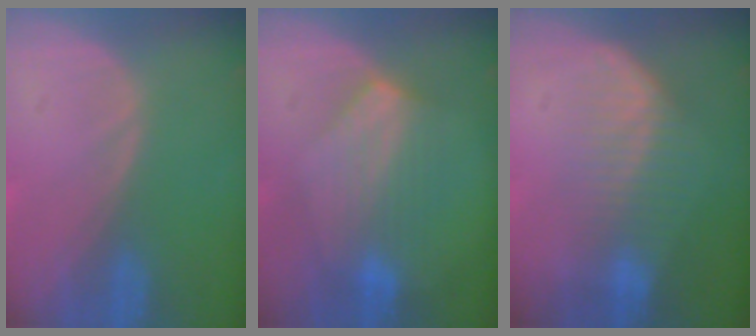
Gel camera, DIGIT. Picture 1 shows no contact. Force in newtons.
{"total": 7.0, "press": 6.7, "slide": 1.8}
{"total": 6.8, "press": 6.4, "slide": 2.3}